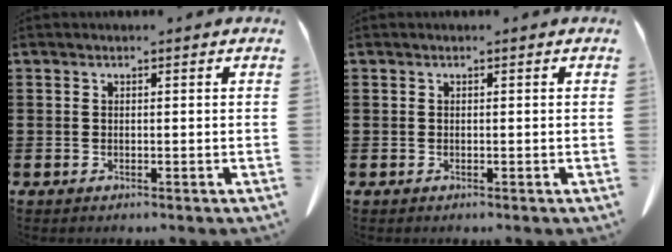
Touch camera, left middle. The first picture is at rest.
{"total": 0.0}